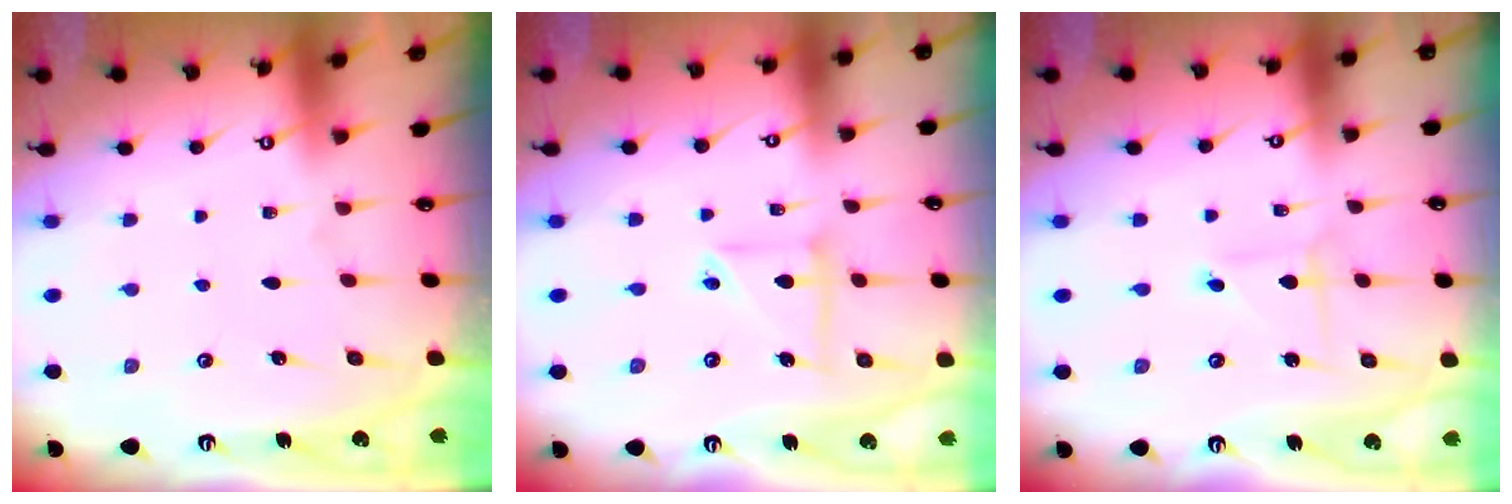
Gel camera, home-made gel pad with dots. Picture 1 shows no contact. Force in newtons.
{"total": 6.4, "press": 6.4, "slide": 0.5}
{"total": 1.0, "press": 1.0, "slide": 0.1}